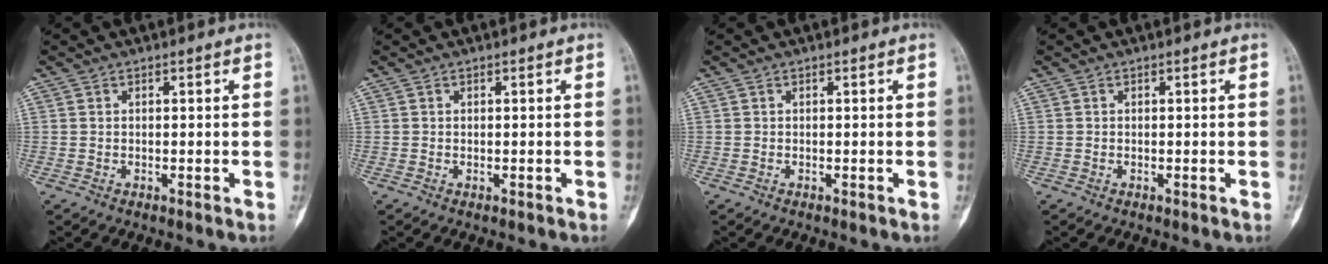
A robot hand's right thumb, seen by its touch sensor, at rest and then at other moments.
{"total": 0.0}
{"total": 0.0}
{"total": 0.0}